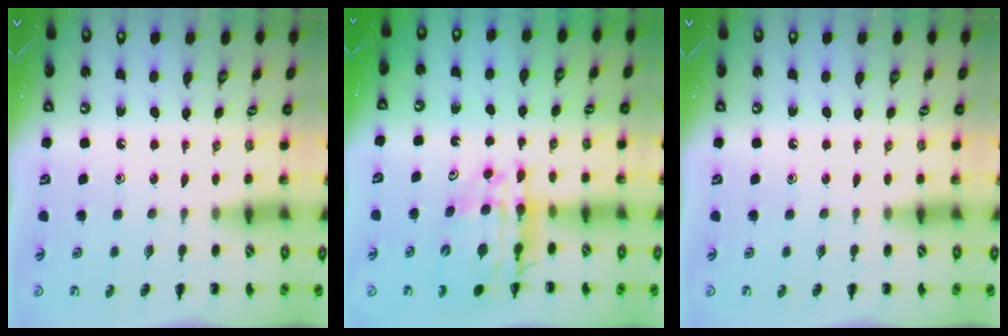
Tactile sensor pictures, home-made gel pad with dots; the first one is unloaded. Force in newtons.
{"total": 13.0, "press": 12.5, "slide": 3.8}
{"total": 0.0}